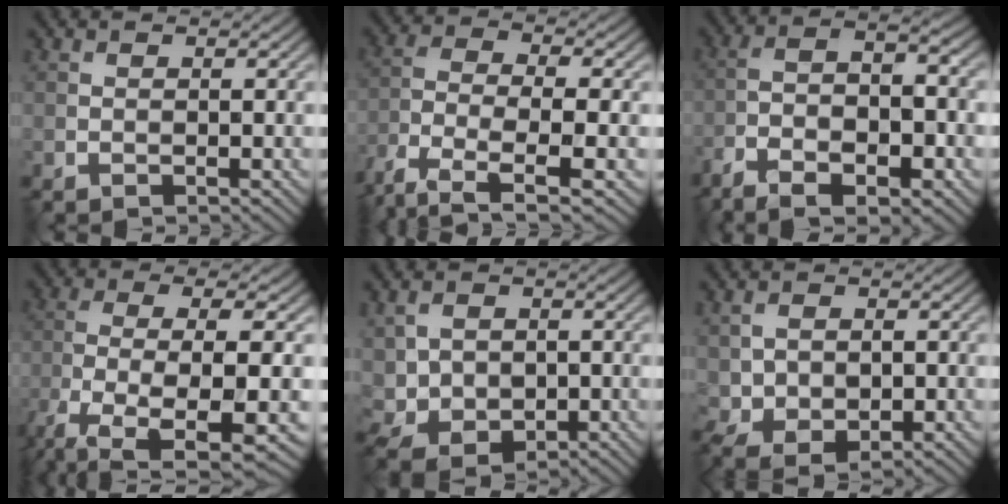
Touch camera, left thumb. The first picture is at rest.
{"total": 8.3, "force": [-4.7, 2.7, 6.3], "torque": [-0.133, -0.010, -0.098]}
{"total": 11.4, "force": [-6.2, 3.6, 8.9], "torque": [-0.170, -0.014, -0.102]}
{"total": 10.4, "force": [-4.9, 2.7, 8.8], "torque": [-0.173, -0.018, -0.083]}
{"total": 4.9, "force": [0.2, 4.1, 2.8], "torque": [-0.068, -0.013, 0.009]}
{"total": 4.0, "force": [0.3, 3.1, 2.5], "torque": [-0.052, -0.009, 0.011]}